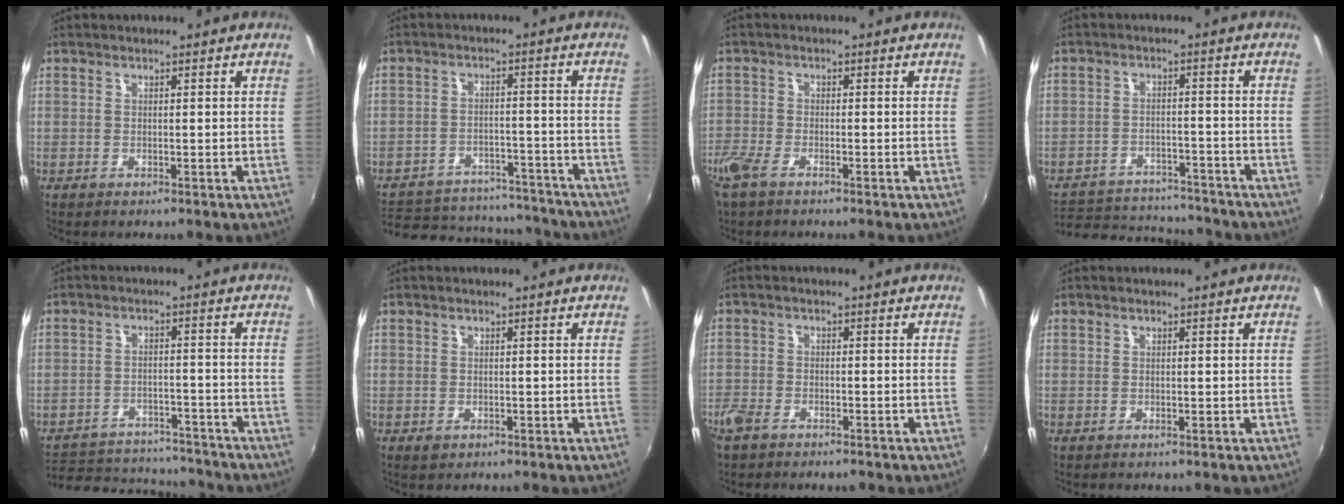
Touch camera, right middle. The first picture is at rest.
{"total": 21.5, "force": [-17.9, 9.0, 7.9], "torque": [-0.178, 0.020, -0.223]}
{"total": 4.8, "force": [-3.5, 1.7, 2.8], "torque": [-0.077, -0.010, -0.074]}
{"total": 15.6, "force": [-13.8, 5.4, 5.0], "torque": [-0.122, 0.006, -0.192]}
{"total": 17.7, "force": [-15.2, 6.7, 6.1], "torque": [-0.145, 0.009, -0.204]}
{"total": 1.1, "force": [-0.5, 0.9, 0.5], "torque": [-0.007, -0.004, -0.008]}
{"total": 4.7, "force": [-3.5, 2.2, 2.1], "torque": [-0.060, -0.009, -0.070]}
{"total": 0.0}